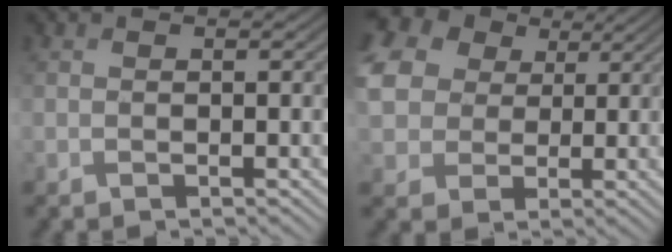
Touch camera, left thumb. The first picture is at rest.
{"total": 14.2, "force": [3.8, 11.5, 7.4], "torque": [-0.241, 0.017, 0.067]}